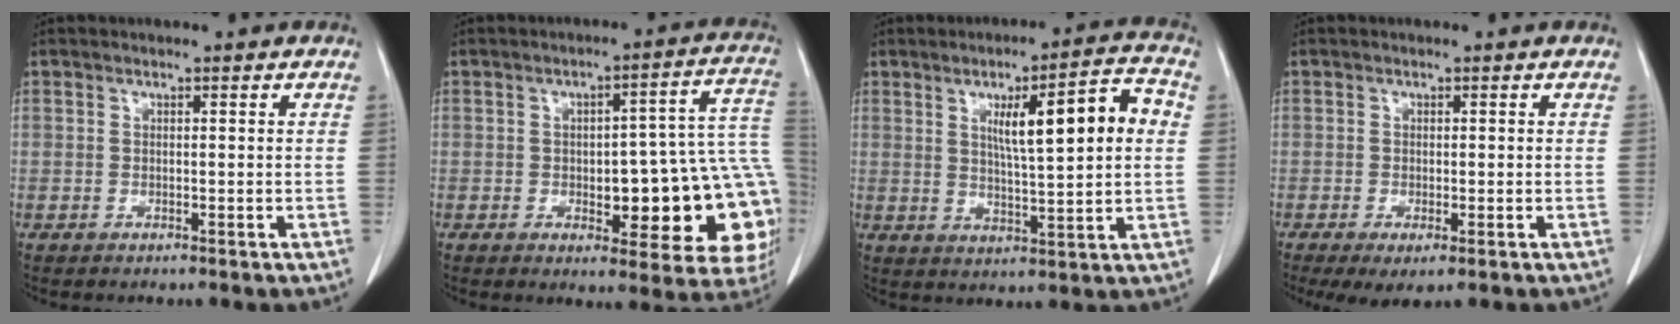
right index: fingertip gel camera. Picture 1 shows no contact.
{"total": 19.2, "force": [-3.2, 6.5, 17.8], "torque": [-0.134, 0.043, -0.021]}
{"total": 11.9, "force": [2.9, 1.3, 11.4], "torque": [-0.169, 0.014, 0.044]}
{"total": 3.7, "force": [-1.6, 1.1, 3.1], "torque": [-0.050, -0.011, -0.021]}